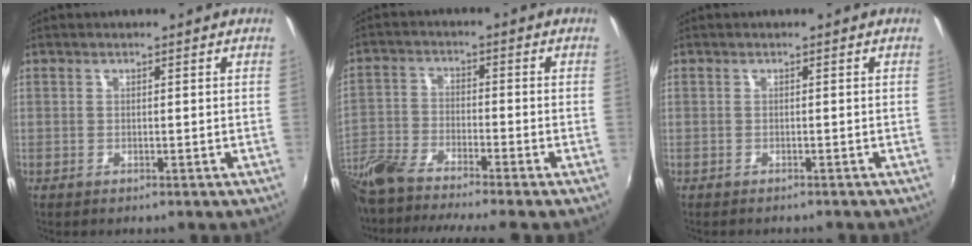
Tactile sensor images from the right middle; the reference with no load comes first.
{"total": 13.6, "force": [-11.8, 1.3, 6.7], "torque": [-0.163, -0.034, -0.224]}
{"total": 1.5, "force": [-1.4, 0.2, 0.5], "torque": [-0.014, -0.007, -0.019]}